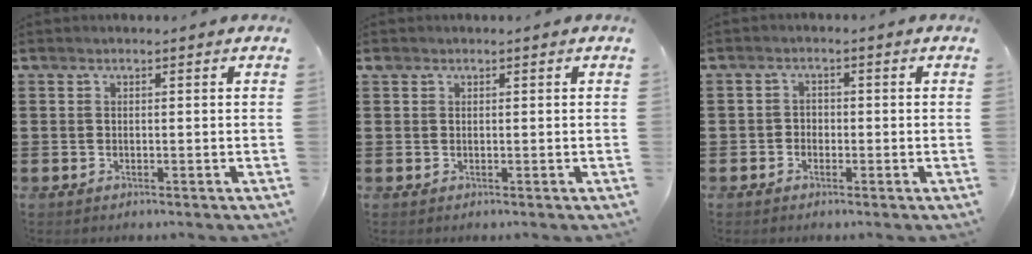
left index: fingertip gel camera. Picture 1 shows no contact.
{"total": 0.7, "force": [0.4, 0.5, 0.2], "torque": [-0.006, 0.005, 0.007]}
{"total": 1.6, "force": [-1.0, 1.2, 0.3], "torque": [-0.011, 0.006, -0.023]}